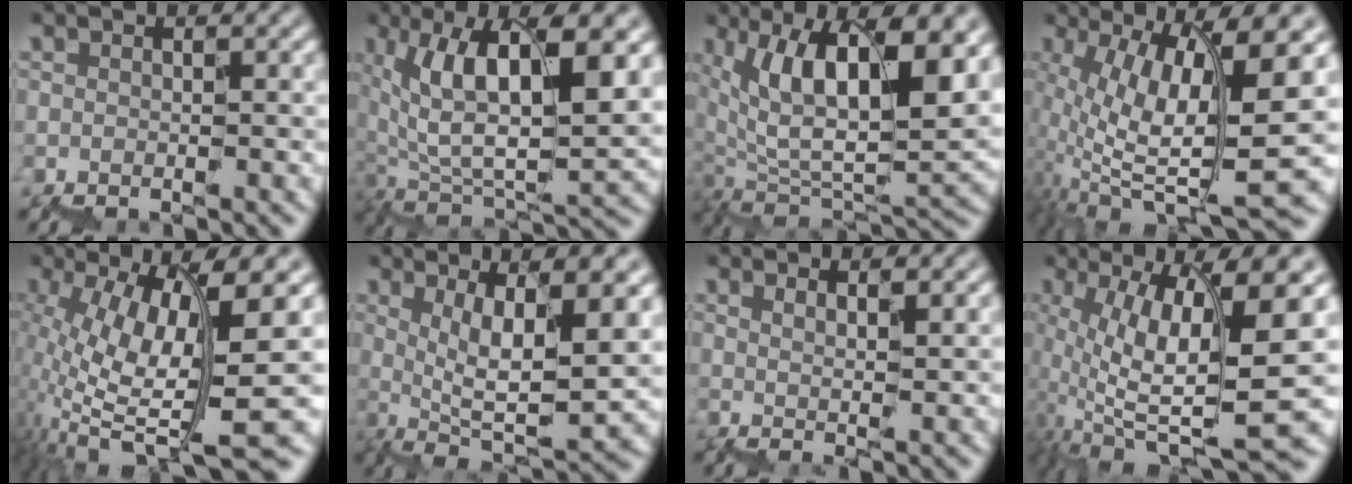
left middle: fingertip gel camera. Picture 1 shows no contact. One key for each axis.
{"total": 10.1, "fx": 3.8, "fy": 3.8, "fz": 8.6, "tx": -0.147, "ty": 0.010, "tz": 0.073}
{"total": 11.8, "fx": 4.5, "fy": 4.8, "fz": 9.7, "tx": -0.152, "ty": 0.005, "tz": 0.082}
{"total": 10.8, "fx": 0.5, "fy": 2.8, "fz": 10.4, "tx": -0.206, "ty": 0.011, "tz": 0.023}
{"total": 11.1, "fx": 0.6, "fy": 2.3, "fz": 10.9, "tx": -0.210, "ty": -0.001, "tz": 0.039}
{"total": 7.8, "fx": 1.8, "fy": 2.3, "fz": 7.2, "tx": -0.120, "ty": 0.008, "tz": 0.035}
{"total": 1.3, "fx": 1.0, "fy": 0.3, "fz": 0.7, "tx": -0.015, "ty": 0.001, "tz": 0.016}
{"total": 9.5, "fx": 0.5, "fy": 2.2, "fz": 9.2, "tx": -0.178, "ty": 0.012, "tz": 0.021}